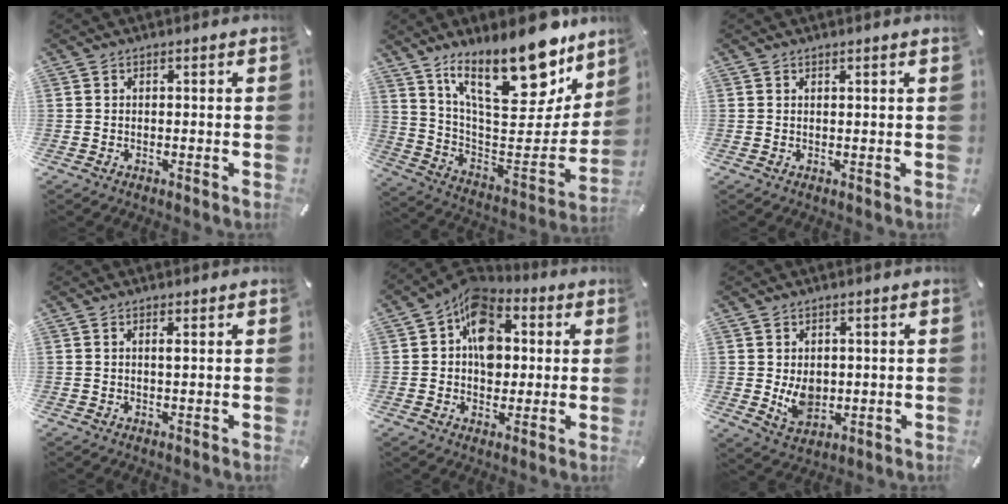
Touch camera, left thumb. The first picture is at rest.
{"total": 24.6, "force": [16.8, 10.0, 14.9], "torque": [-0.220, -0.122, 0.286]}
{"total": 0.9, "force": [0.7, -0.1, 0.5], "torque": [-0.008, -0.003, 0.013]}
{"total": 1.4, "force": [0.6, 0.2, 1.3], "torque": [-0.026, 0.000, 0.010]}
{"total": 12.3, "force": [2.4, 9.5, 7.6], "torque": [-0.122, -0.009, 0.042]}
{"total": 6.4, "force": [0.5, 5.0, 3.9], "torque": [-0.061, -0.011, 0.007]}